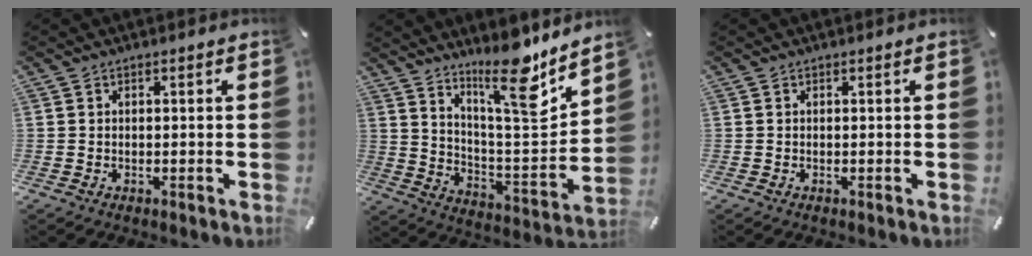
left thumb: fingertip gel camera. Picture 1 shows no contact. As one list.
[{"total": 16.6, "force": [13.4, 2.8, 9.4], "torque": [-0.153, -0.107, 0.218]}, {"total": 0.0}]